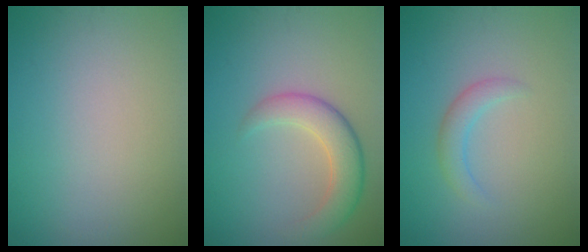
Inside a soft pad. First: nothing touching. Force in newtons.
{"total": 4.1, "press": 4.1, "slide": 0.2}
{"total": 1.7, "press": 1.7, "slide": 0.3}